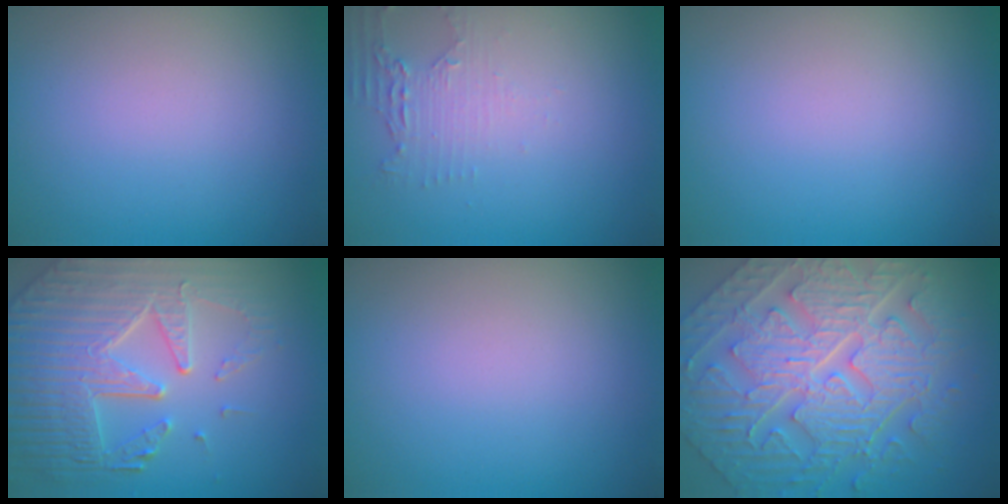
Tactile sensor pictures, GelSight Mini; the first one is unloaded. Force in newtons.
{"total": 2.3, "press": 1.6, "slide": 1.6}
{"total": 0.0}
{"total": 8.7, "press": 5.9, "slide": 6.3}
{"total": 0.0}
{"total": 11.0, "press": 7.8, "slide": 7.8}